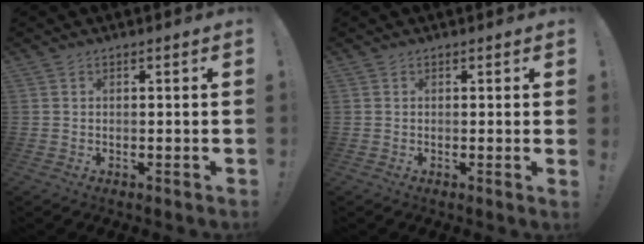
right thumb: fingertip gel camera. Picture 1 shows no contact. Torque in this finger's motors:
{"motor_torque": [-0.05, 0.05, 0.59, -0.37, 0.15]}